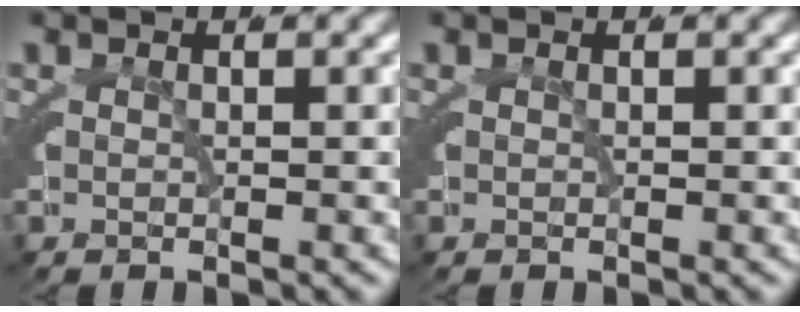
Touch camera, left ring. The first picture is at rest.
{"total": 0.0}